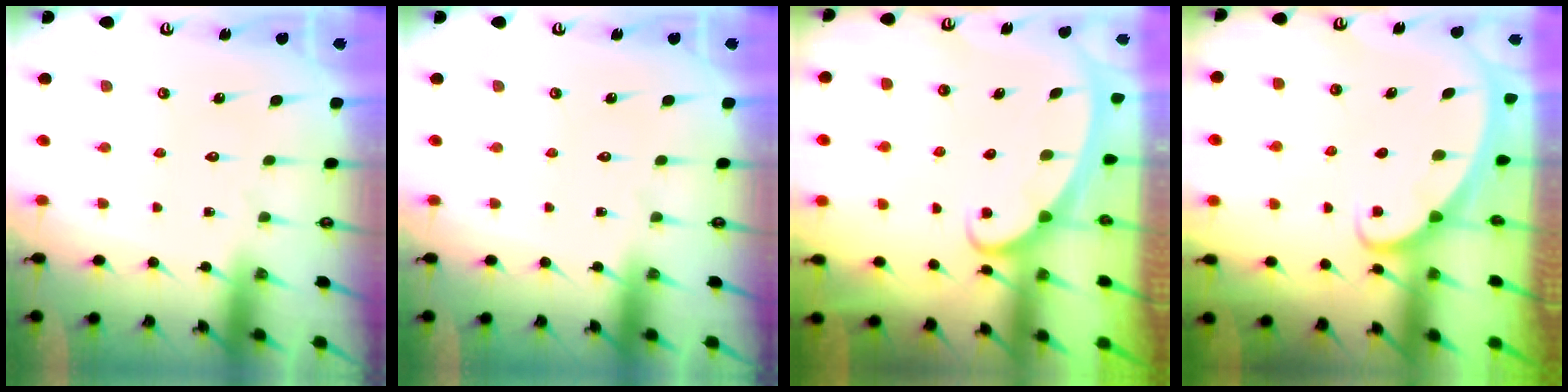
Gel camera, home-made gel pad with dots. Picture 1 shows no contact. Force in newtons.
{"total": 0.0}
{"total": 2.5, "press": 2.5, "slide": 0.3}
{"total": 1.7, "press": 1.7, "slide": 0.1}